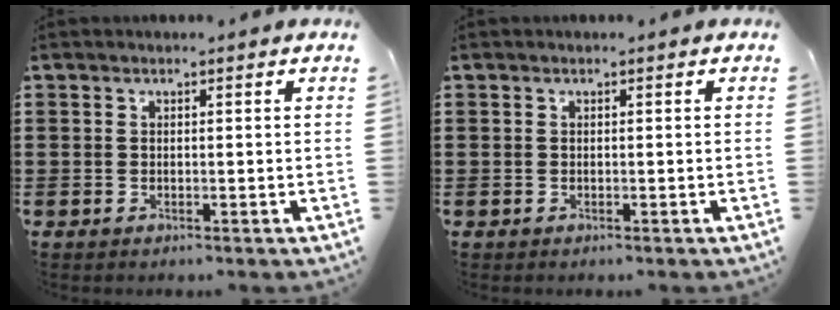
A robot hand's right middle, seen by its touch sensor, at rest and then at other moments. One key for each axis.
{"total": 0.0}